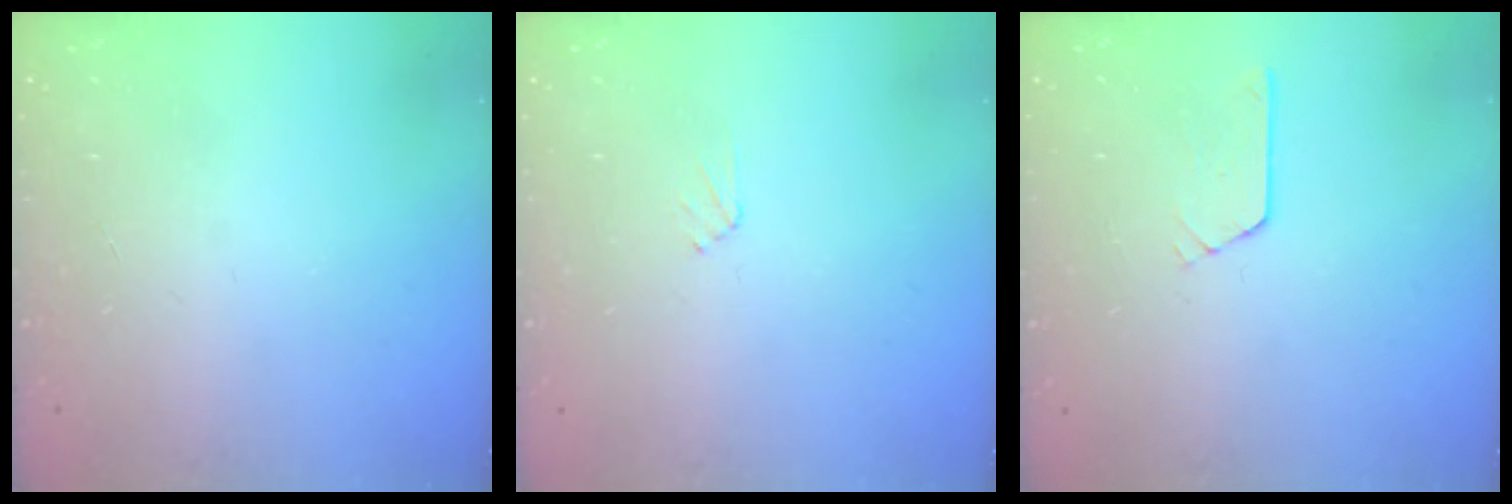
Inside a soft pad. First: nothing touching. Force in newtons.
{"total": 3.3, "press": 3.3, "slide": 0.4}
{"total": 5.4, "press": 5.4, "slide": 0.4}